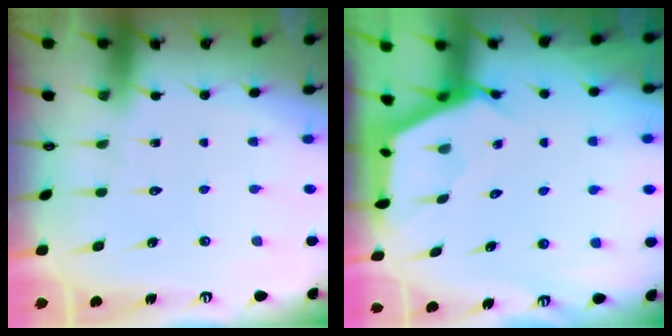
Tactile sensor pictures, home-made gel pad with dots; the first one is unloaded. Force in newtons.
{"total": 2.7, "press": 2.6, "slide": 0.3}